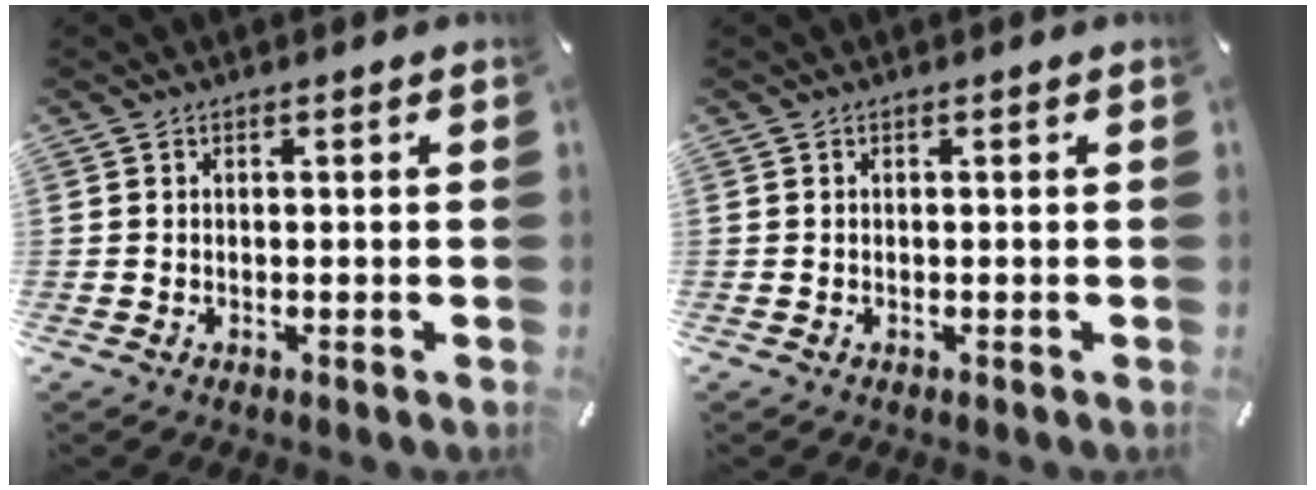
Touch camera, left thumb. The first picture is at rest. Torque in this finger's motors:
{"motor_torque": [0.00, 0.00, 0.00, 0.00, 0.00]}